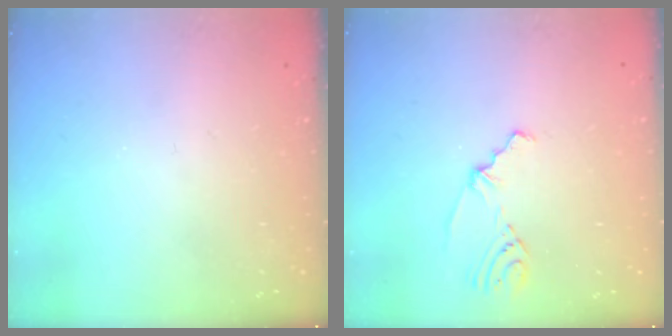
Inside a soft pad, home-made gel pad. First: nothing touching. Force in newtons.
{"total": 2.5, "press": 2.1, "slide": 1.4}